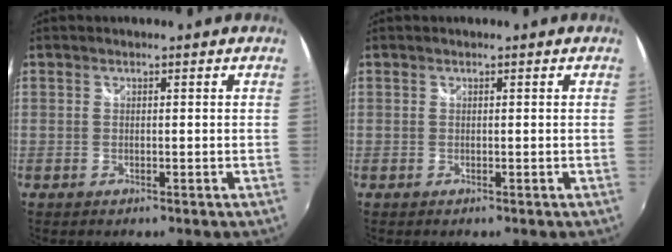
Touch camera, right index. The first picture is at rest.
{"total": 0.0}